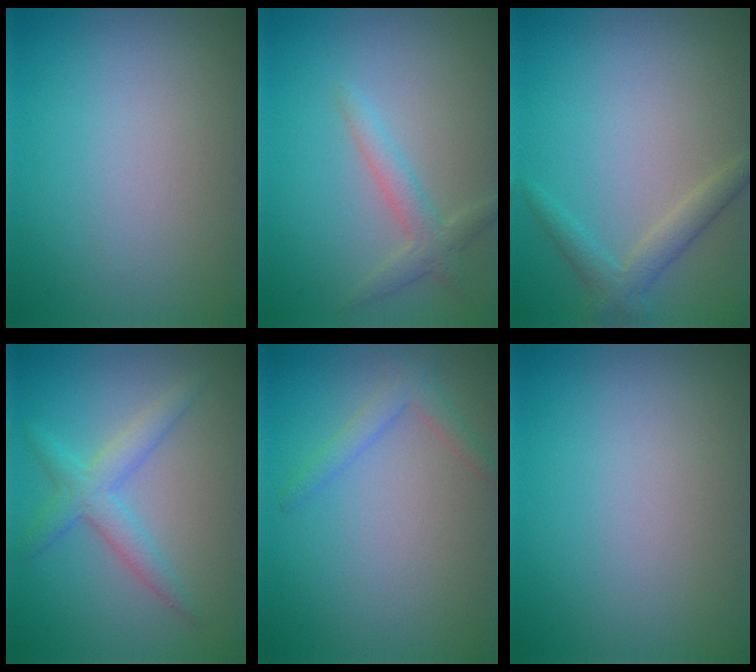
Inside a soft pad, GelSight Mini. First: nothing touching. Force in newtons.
{"total": 2.2, "press": 2.2, "slide": 0.1}
{"total": 2.2, "press": 2.2, "slide": 0.1}
{"total": 3.0, "press": 3.0, "slide": 0.1}
{"total": 1.6, "press": 1.6, "slide": 0.1}
{"total": 0.0}